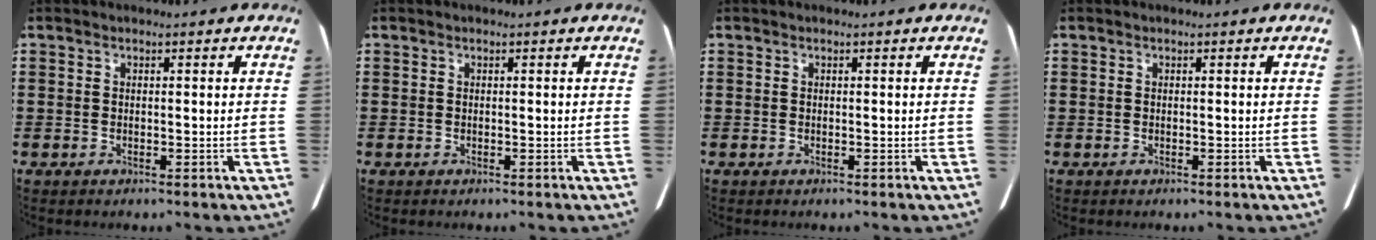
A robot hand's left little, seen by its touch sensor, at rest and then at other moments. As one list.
[{"total": 0.0}, {"total": 0.0}, {"total": 0.0}]